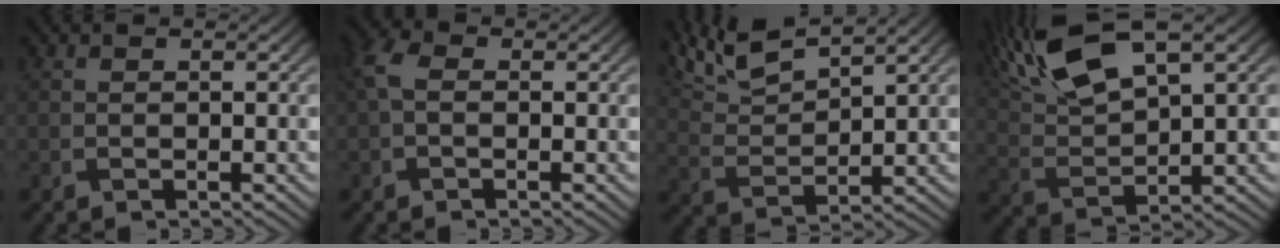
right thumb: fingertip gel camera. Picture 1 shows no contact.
{"total": 2.9, "force": [-0.2, 1.8, 2.3], "torque": [-0.059, 0.007, -0.015]}
{"total": 8.7, "force": [6.9, 2.0, 5.0], "torque": [-0.117, 0.014, 0.138]}
{"total": 12.4, "force": [7.6, 3.9, 8.9], "torque": [-0.209, 0.021, 0.148]}